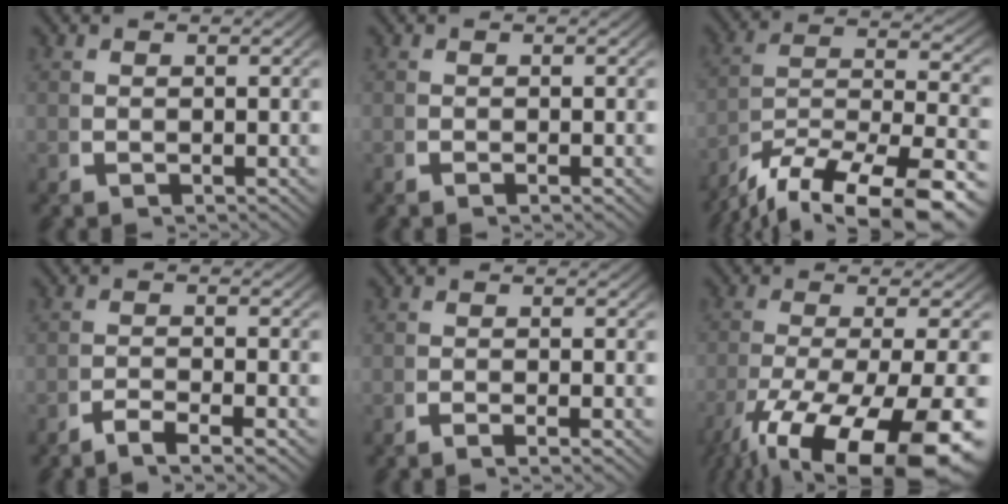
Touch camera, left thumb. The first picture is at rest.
{"total": 0.5, "force": [-0.1, -0.2, 0.5], "torque": [-0.011, 0.004, -0.006]}
{"total": 11.6, "force": [-4.8, 6.6, 8.4], "torque": [-0.159, -0.038, -0.060]}
{"total": 2.7, "force": [-2.0, 0.4, 1.8], "torque": [-0.032, -0.002, -0.040]}
{"total": 1.2, "force": [-0.6, -0.2, 1.0], "torque": [-0.021, 0.002, -0.015]}
{"total": 12.6, "force": [-5.4, 6.0, 9.7], "torque": [-0.189, -0.048, -0.054]}